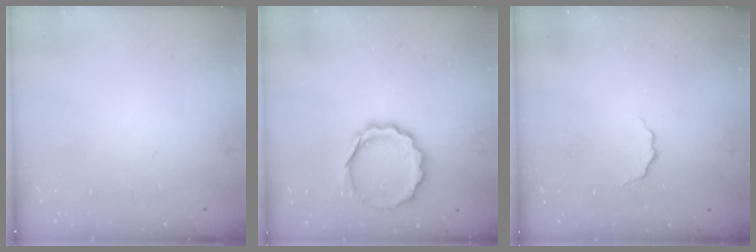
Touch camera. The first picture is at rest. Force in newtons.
{"total": 10.7, "press": 10.6, "slide": 1.9}
{"total": 2.7, "press": 2.6, "slide": 0.9}